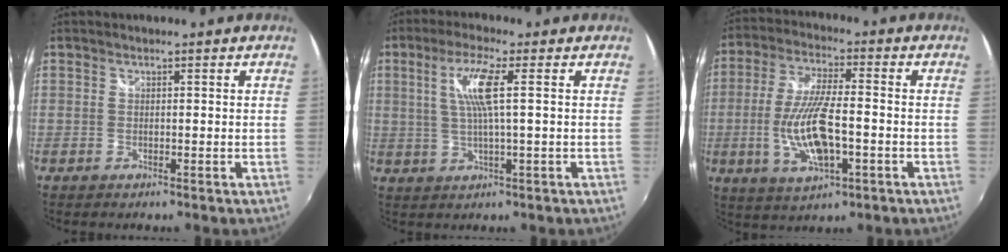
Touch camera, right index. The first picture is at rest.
{"total": 7.0, "force": [1.6, 0.0, 6.9], "torque": [-0.135, 0.000, 0.033]}
{"total": 12.9, "force": [-3.0, 4.2, 11.8], "torque": [-0.240, -0.010, -0.053]}